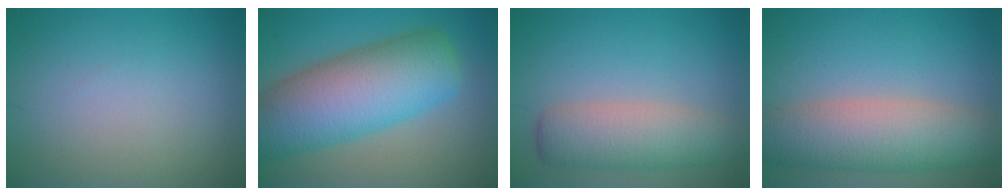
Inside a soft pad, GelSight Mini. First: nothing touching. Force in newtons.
{"total": 11.6, "press": 11.6, "slide": 0.4}
{"total": 5.5, "press": 5.5, "slide": 0.2}
{"total": 8.1, "press": 8.1, "slide": 0.7}